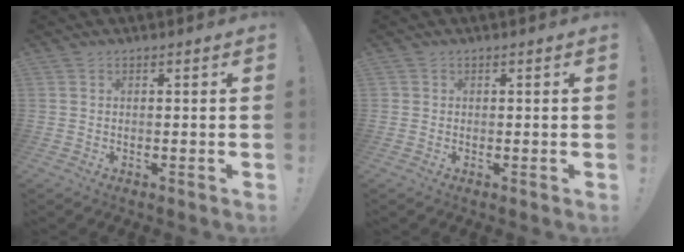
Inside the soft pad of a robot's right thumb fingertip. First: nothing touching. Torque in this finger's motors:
{"motor_torque": [-0.13, 0.03, 0.18, -0.04, -0.09]}